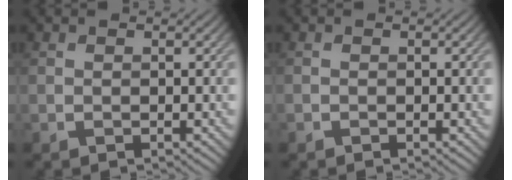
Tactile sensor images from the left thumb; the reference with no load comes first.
{"total": 0.0}